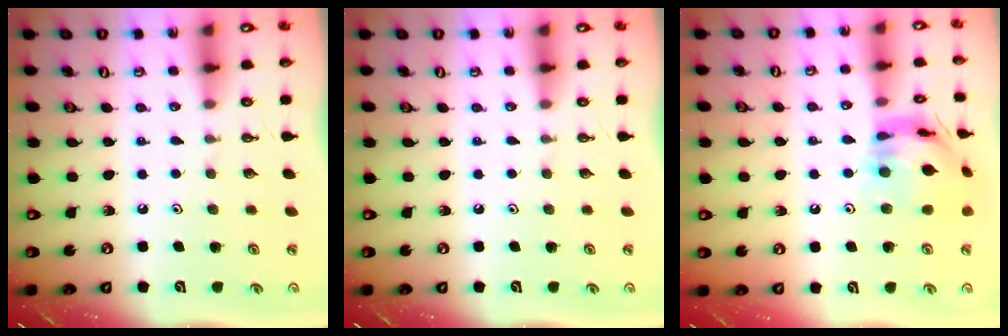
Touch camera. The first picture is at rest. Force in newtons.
{"total": 0.0}
{"total": 15.6, "press": 15.6, "slide": 1.4}